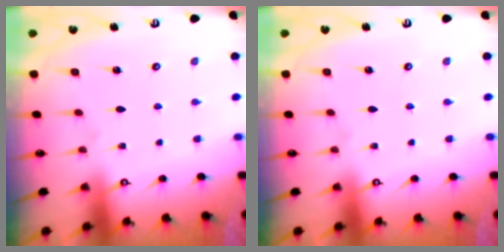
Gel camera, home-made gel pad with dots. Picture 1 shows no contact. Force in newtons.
{"total": 0.0}